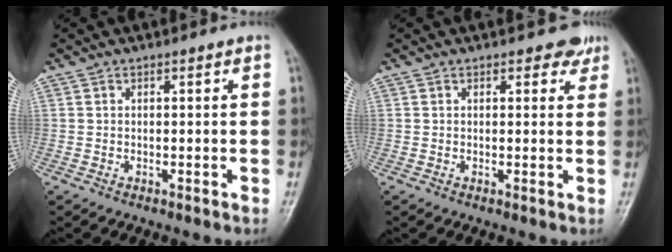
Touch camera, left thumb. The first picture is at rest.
{"total": 2.3, "force": [1.7, 1.4, 0.8], "torque": [0.014, -0.006, 0.015]}